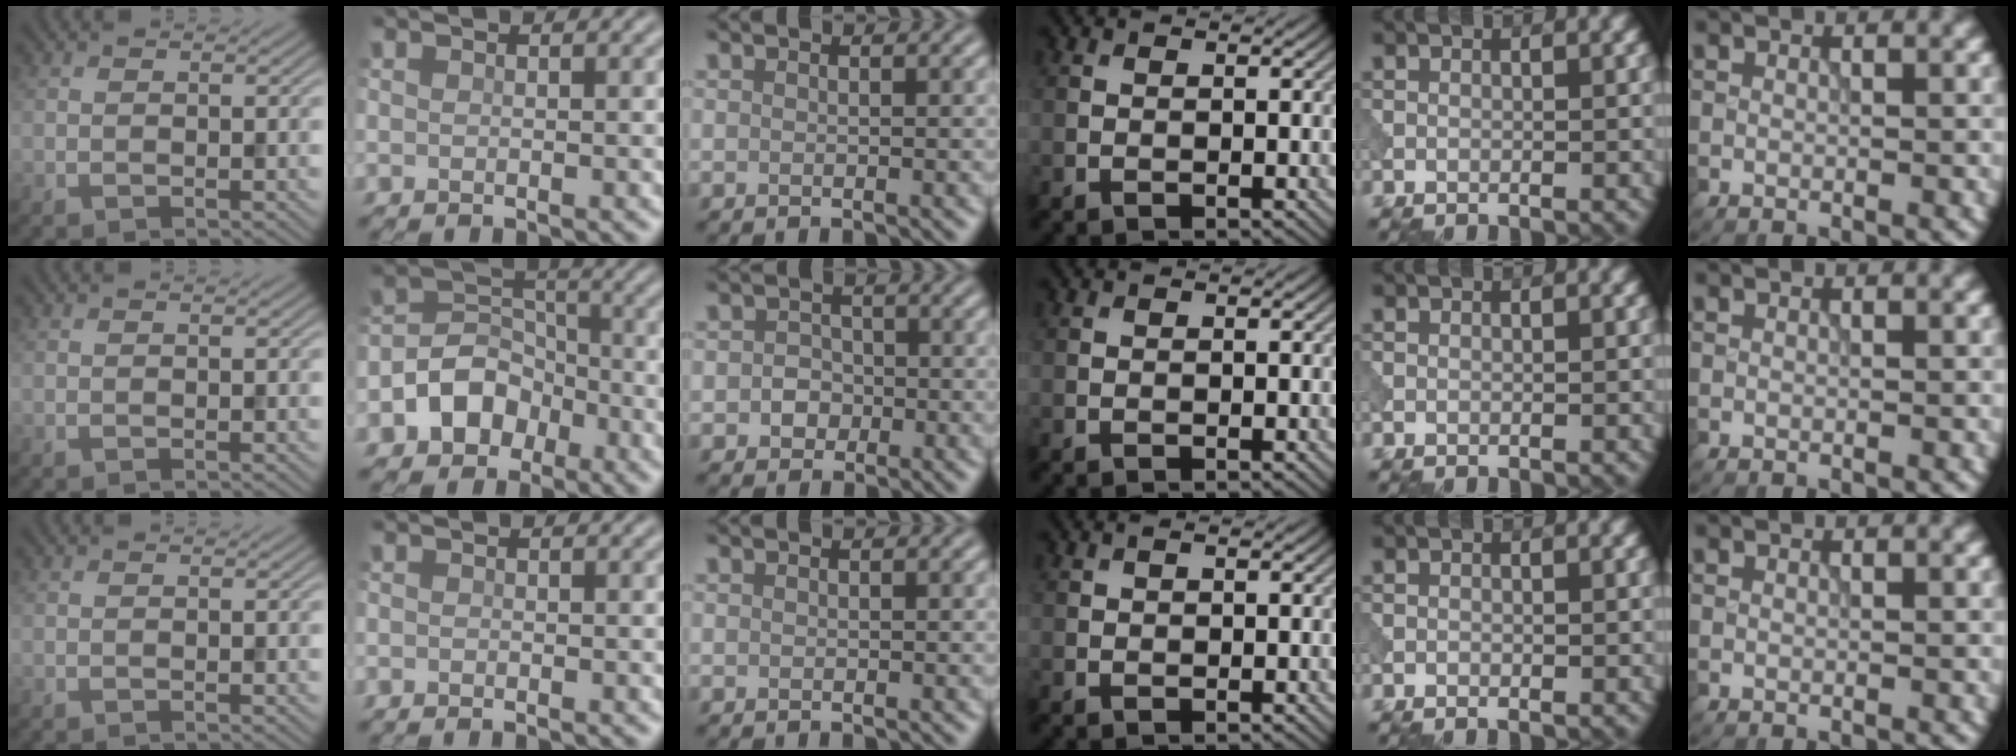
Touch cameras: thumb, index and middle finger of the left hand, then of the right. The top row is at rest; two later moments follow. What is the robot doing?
{"motion": "extract", "object": "peg toy"}